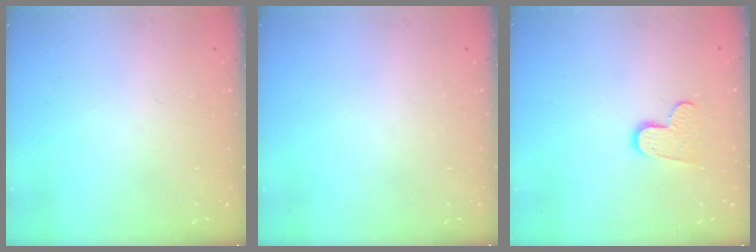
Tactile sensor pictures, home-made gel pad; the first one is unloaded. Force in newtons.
{"total": 0.0}
{"total": 8.4, "press": 8.3, "slide": 0.2}